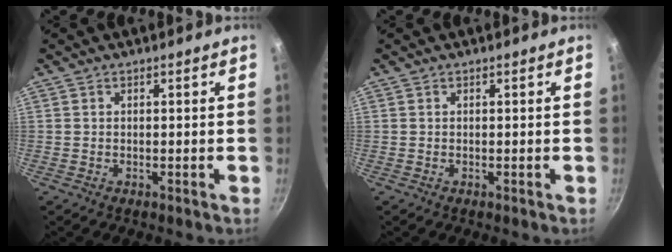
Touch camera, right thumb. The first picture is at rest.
{"total": 0.0}